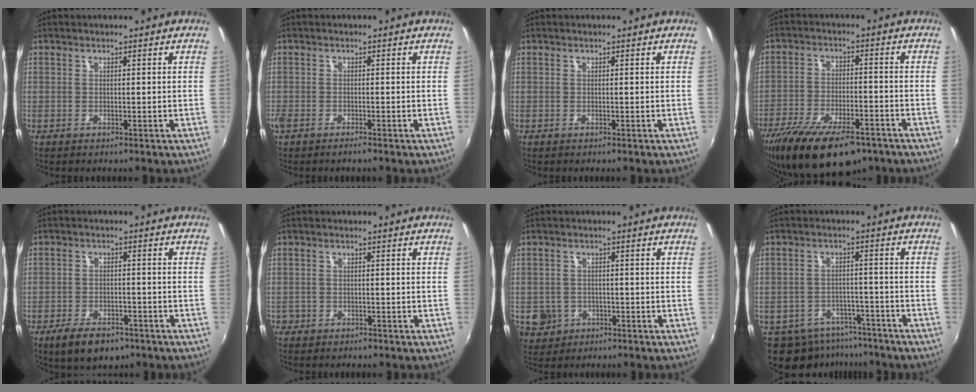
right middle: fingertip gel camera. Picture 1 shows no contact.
{"total": 2.1, "force": [-1.8, 0.6, 1.1], "torque": [-0.032, -0.006, -0.038]}
{"total": 0.0}
{"total": 17.8, "force": [-12.5, 6.7, 10.7], "torque": [-0.216, -0.041, -0.199]}
{"total": 8.4, "force": [-5.8, 4.0, 4.7], "torque": [-0.109, -0.010, -0.090]}
{"total": 1.8, "force": [-1.2, 1.2, 0.3], "torque": [-0.015, 0.000, -0.021]}
{"total": 5.9, "force": [-1.8, 5.4, 1.5], "torque": [-0.045, 0.002, -0.020]}
{"total": 12.5, "force": [-9.2, 7.3, 4.1], "torque": [-0.104, 0.000, -0.118]}